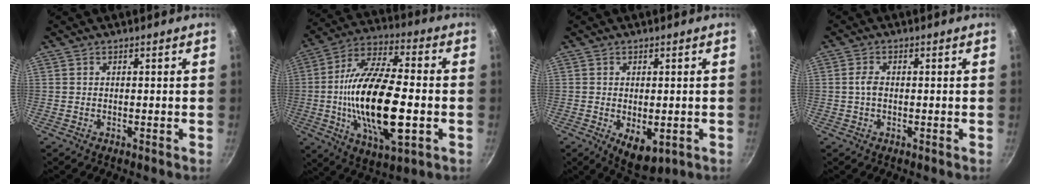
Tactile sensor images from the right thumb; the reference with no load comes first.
{"total": 23.4, "force": [-3.2, 9.5, 21.1], "torque": [-0.391, 0.014, -0.063]}
{"total": 6.6, "force": [-1.5, 3.7, 5.2], "torque": [-0.065, -0.010, -0.010]}
{"total": 2.2, "force": [-0.2, 1.4, 1.7], "torque": [-0.036, 0.008, -0.006]}